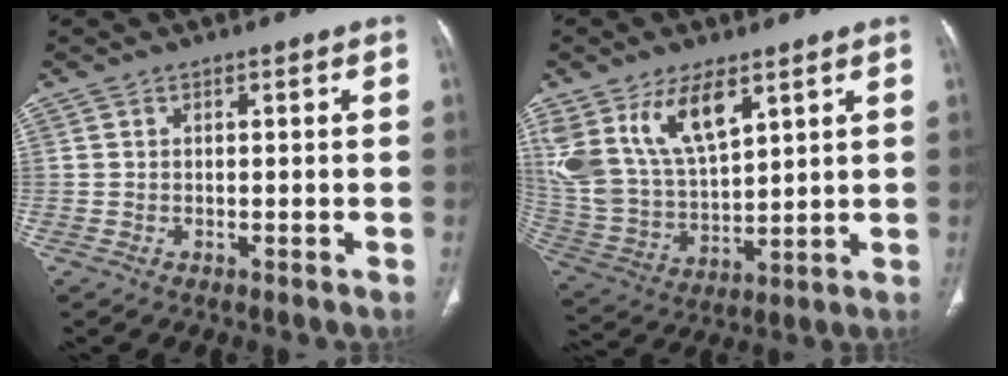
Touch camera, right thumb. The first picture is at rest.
{"total": 16.3, "force": [8.7, 7.8, 11.3], "torque": [-0.206, -0.033, 0.186]}